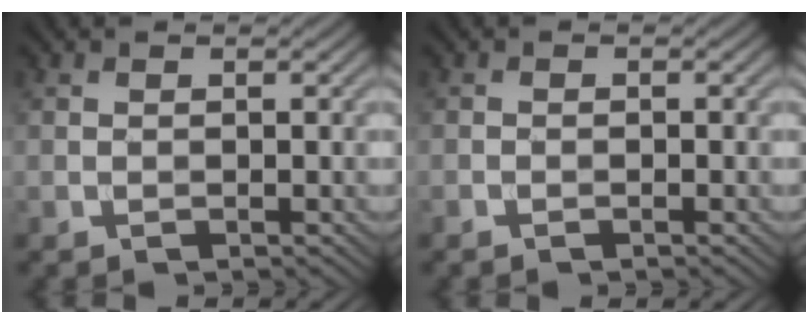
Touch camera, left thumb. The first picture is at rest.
{"total": 0.6, "force": [-0.5, 0.0, 0.3], "torque": [-0.004, 0.000, -0.009]}